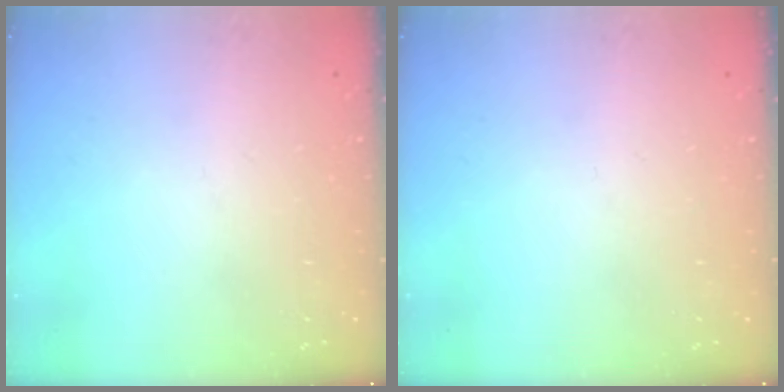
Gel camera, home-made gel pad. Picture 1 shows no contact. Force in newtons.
{"total": 0.0}